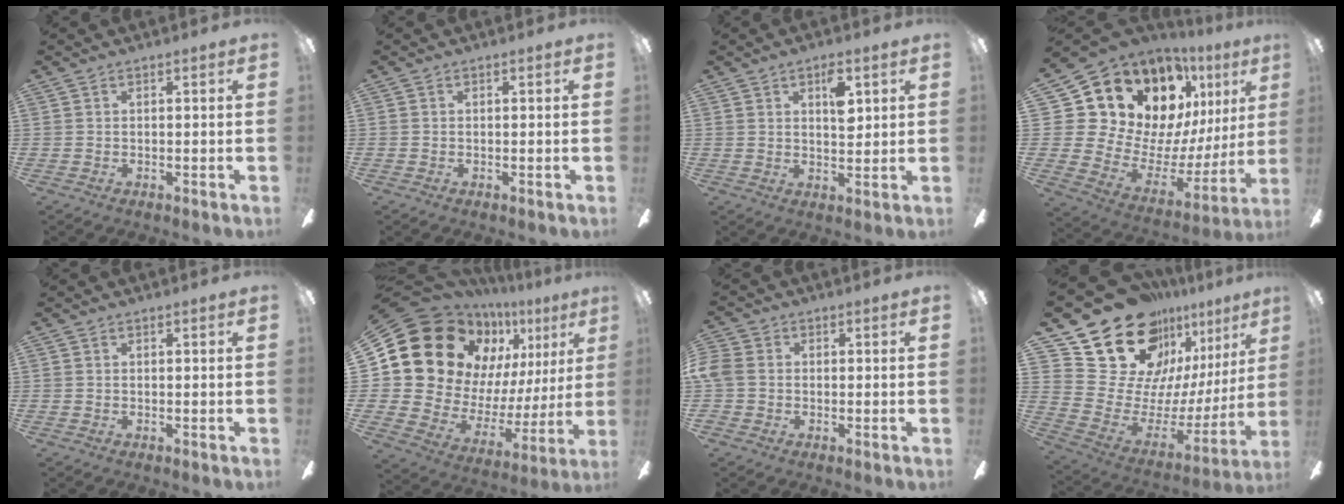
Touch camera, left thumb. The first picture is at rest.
{"total": 0.0}
{"total": 6.3, "force": [2.8, 3.1, 4.7], "torque": [-0.060, -0.009, 0.040]}
{"total": 18.7, "force": [13.1, 11.0, 7.6], "torque": [-0.130, -0.122, 0.256]}
{"total": 0.0}
{"total": 22.5, "force": [11.8, 15.9, 10.8], "torque": [-0.211, -0.085, 0.238]}
{"total": 5.1, "force": [-0.7, 4.1, 3.0], "torque": [-0.073, 0.012, -0.013]}
{"total": 24.2, "force": [18.1, 13.3, 9.0], "torque": [-0.156, -0.134, 0.353]}